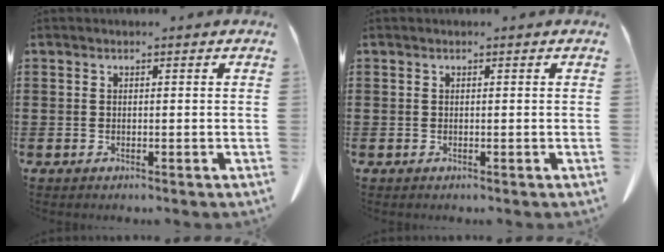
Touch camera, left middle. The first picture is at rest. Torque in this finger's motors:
{"motor_torque": [0.00, 0.00, 0.00, -0.01]}